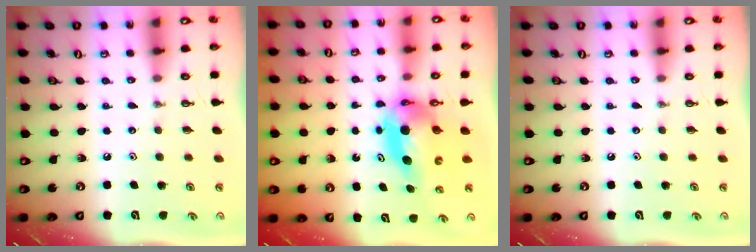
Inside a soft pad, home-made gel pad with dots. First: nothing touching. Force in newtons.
{"total": 7.1, "press": 7.1, "slide": 0.7}
{"total": 0.0}